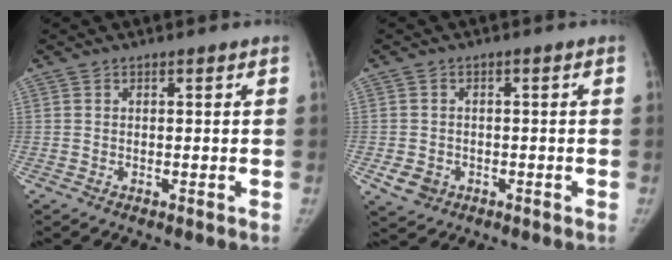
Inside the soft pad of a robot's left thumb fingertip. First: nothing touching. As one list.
[{"total": 4.1, "force": [-1.6, 3.4, 1.5], "torque": [-0.017, 0.006, -0.019]}]